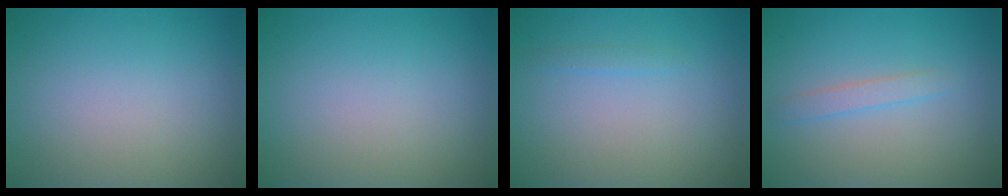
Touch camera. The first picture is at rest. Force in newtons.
{"total": 0.0}
{"total": 0.6, "press": 0.6, "slide": 0.1}
{"total": 1.3, "press": 1.3, "slide": 0.0}